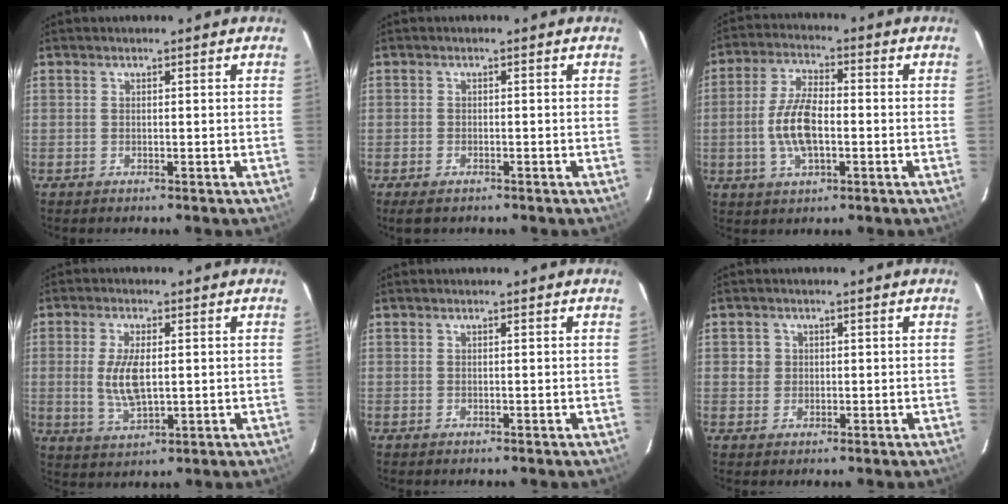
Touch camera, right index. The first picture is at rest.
{"total": 3.0, "force": [-2.2, 1.3, 1.6], "torque": [-0.038, -0.008, -0.039]}
{"total": 9.5, "force": [-1.7, 4.1, 8.3], "torque": [-0.172, 0.006, -0.031]}
{"total": 7.8, "force": [0.2, 3.5, 7.0], "torque": [-0.141, -0.005, 0.010]}
{"total": 0.0}
{"total": 2.2, "force": [0.1, 2.2, 0.3], "torque": [-0.002, 0.004, -0.002]}